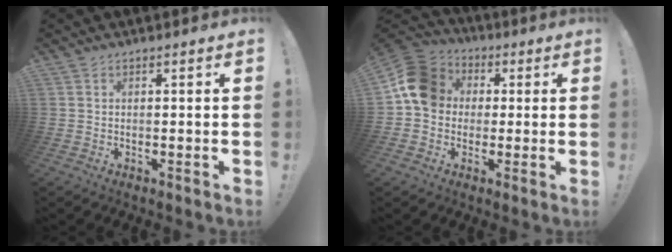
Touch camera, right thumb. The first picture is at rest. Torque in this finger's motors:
{"motor_torque": [1.66, 1.59, 0.78, -0.18, 0.04]}